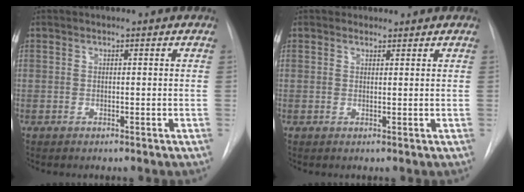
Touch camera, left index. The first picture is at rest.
{"total": 0.9, "force": [0.7, 0.5, -0.1], "torque": [0.000, 0.002, 0.008]}